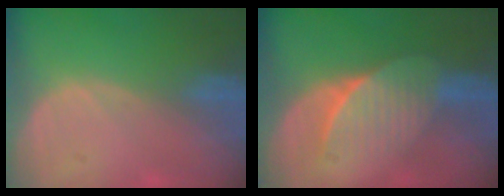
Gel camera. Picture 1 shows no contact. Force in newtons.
{"total": 7.6, "press": 6.8, "slide": 3.5}